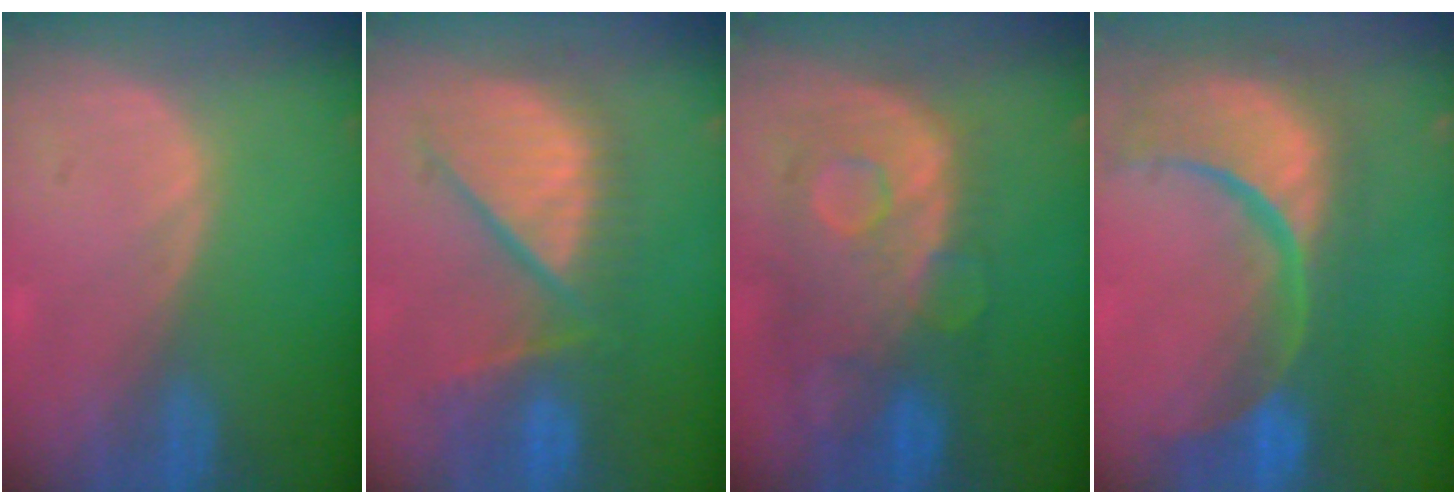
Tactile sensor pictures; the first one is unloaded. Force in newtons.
{"total": 10.6, "press": 9.9, "slide": 4.0}
{"total": 11.2, "press": 9.7, "slide": 5.5}
{"total": 15.2, "press": 12.1, "slide": 9.2}